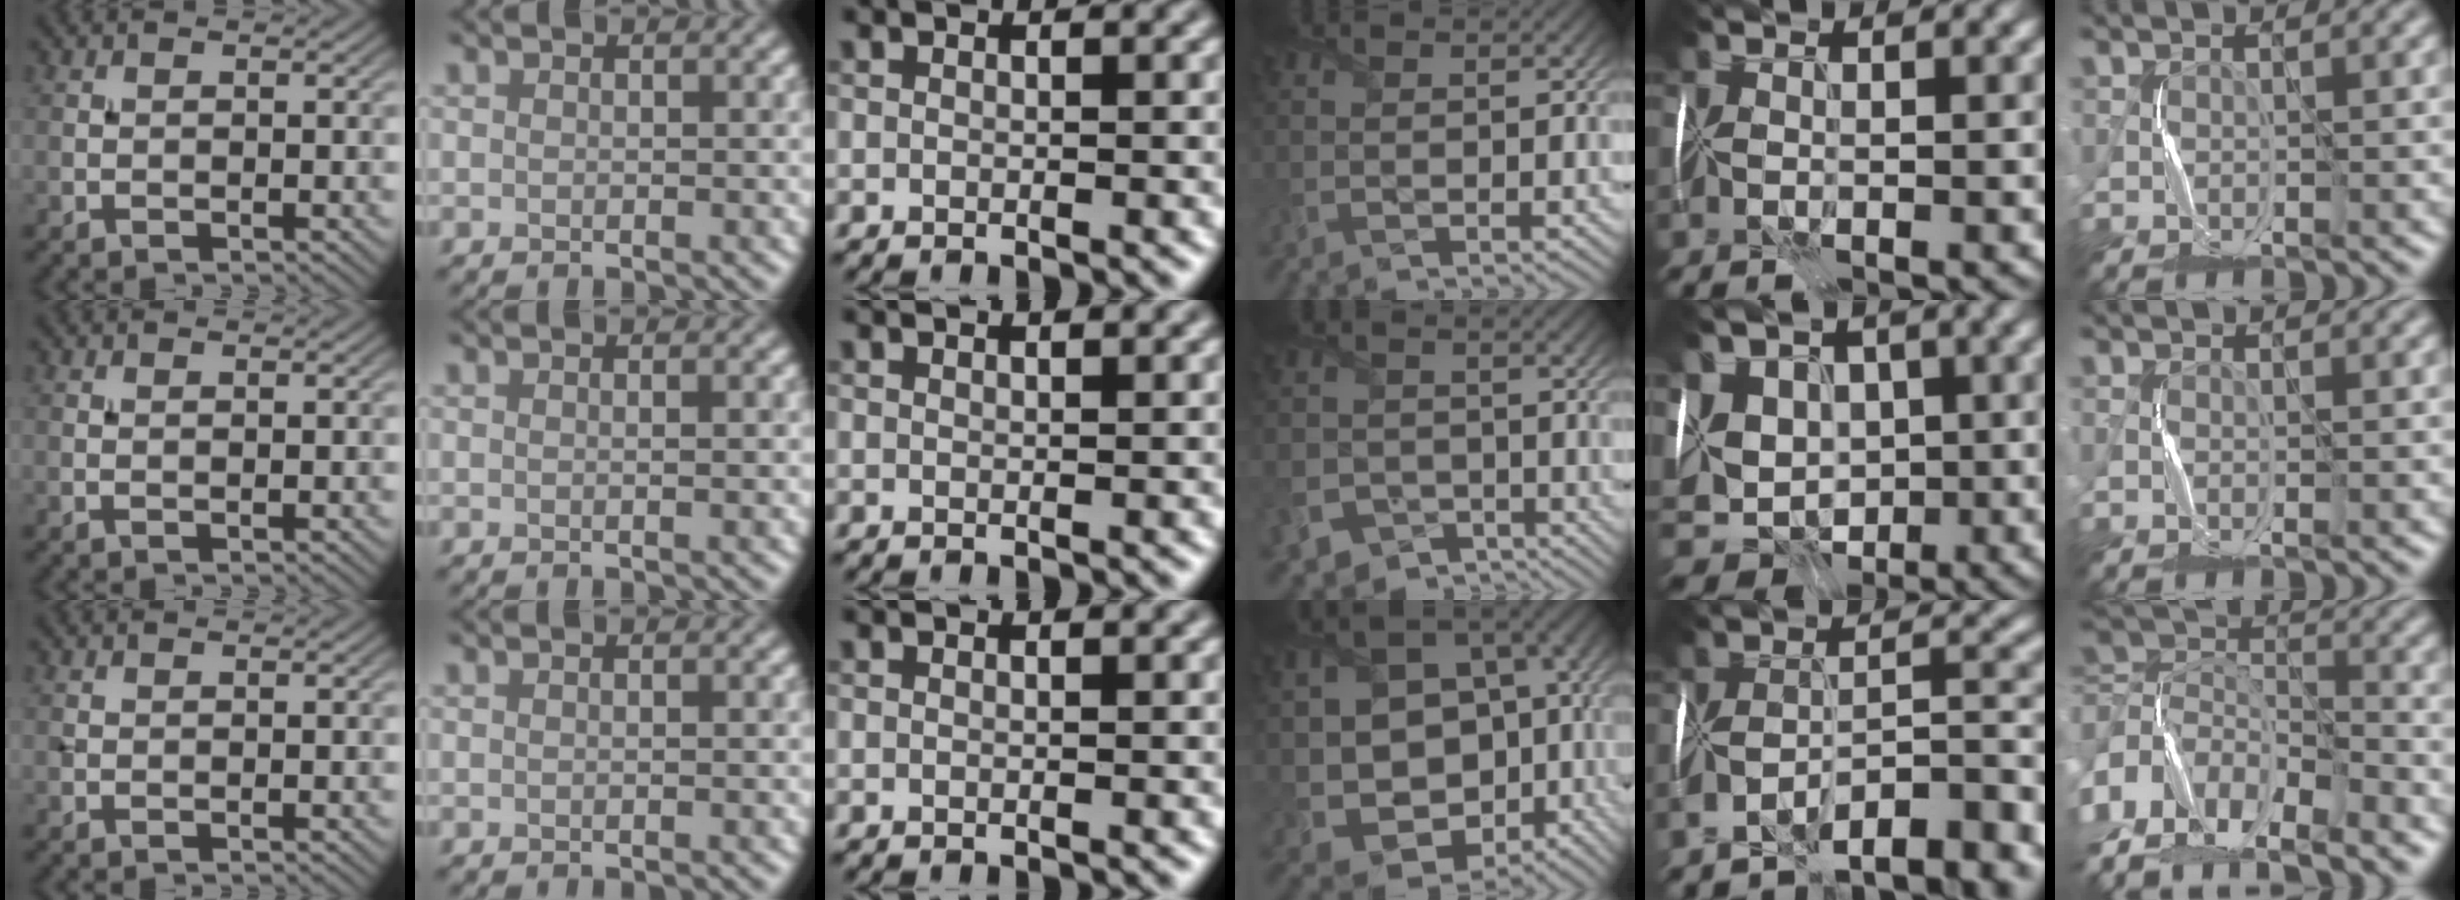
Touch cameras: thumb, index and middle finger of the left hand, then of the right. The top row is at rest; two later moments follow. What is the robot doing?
{"motion": "fold", "object": "memory foam"}